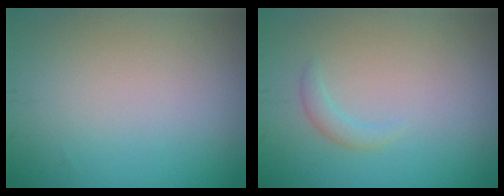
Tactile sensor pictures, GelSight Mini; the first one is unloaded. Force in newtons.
{"total": 1.1, "press": 1.1, "slide": 0.1}